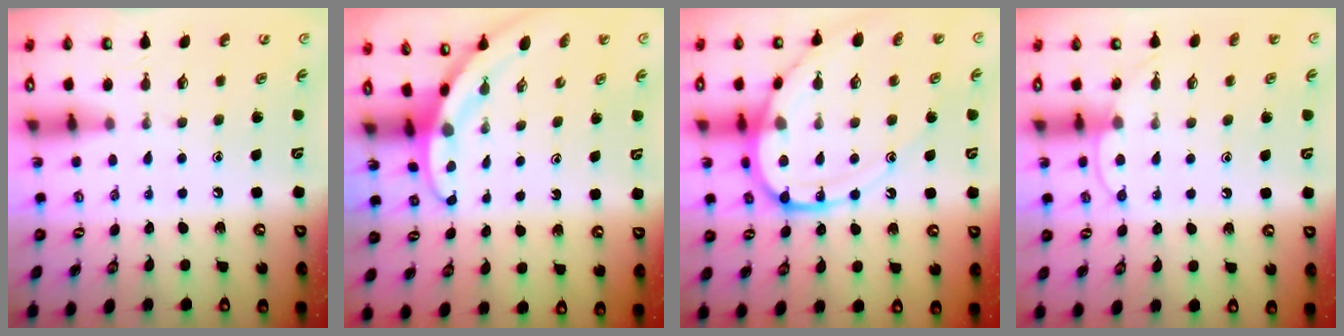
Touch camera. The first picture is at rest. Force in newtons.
{"total": 2.8, "press": 2.8, "slide": 0.0}
{"total": 15.1, "press": 15.0, "slide": 1.5}
{"total": 8.2, "press": 8.2, "slide": 0.5}